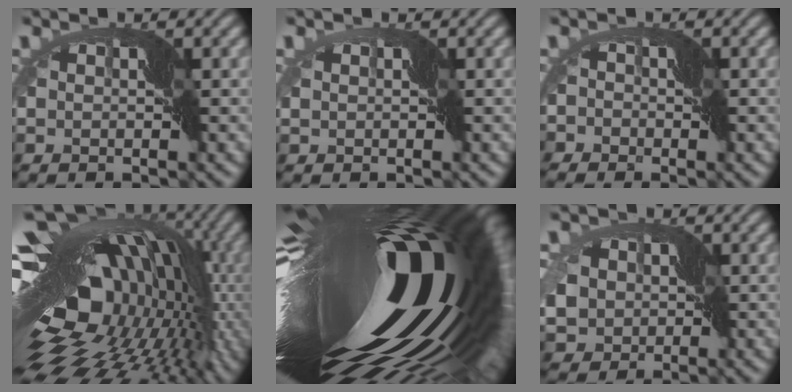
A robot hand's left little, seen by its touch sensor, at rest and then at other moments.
{"total": 0.7, "force": [0.1, 0.6, 0.4], "torque": [-0.001, 0.000, 0.002]}
{"total": 3.7, "force": [-2.8, 2.4, 0.3], "torque": [0.014, 0.003, -0.049]}
{"total": 19.0, "force": [-2.2, 12.3, 14.4], "torque": [-0.265, -0.005, -0.047]}
{"total": 21.3, "force": [1.8, 6.1, 20.3], "torque": [-0.358, -0.043, 0.029]}
{"total": 10.2, "force": [-0.9, 8.7, 5.3], "torque": [-0.101, 0.002, -0.061]}